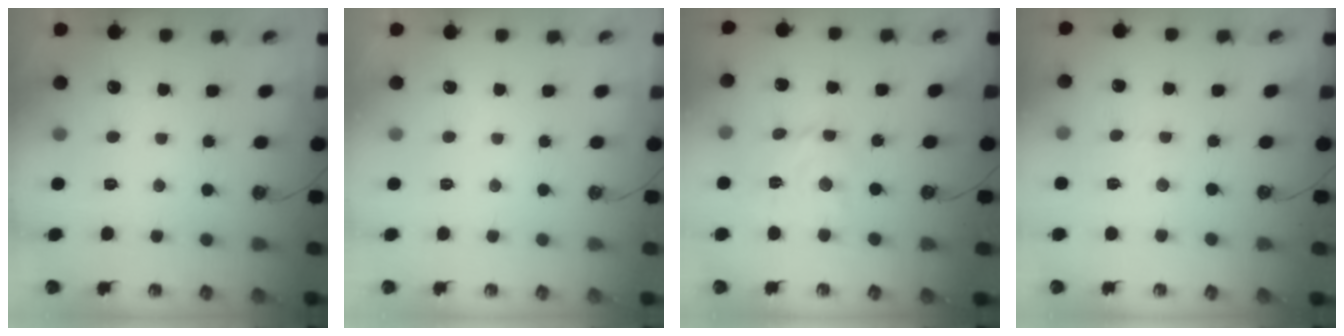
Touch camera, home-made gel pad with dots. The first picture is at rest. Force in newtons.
{"total": 0.0}
{"total": 8.4, "press": 8.4, "slide": 0.5}
{"total": 1.9, "press": 1.9, "slide": 0.3}